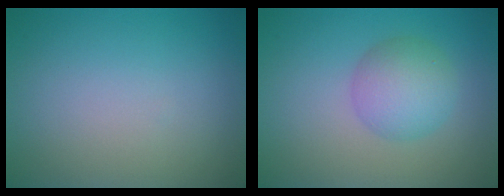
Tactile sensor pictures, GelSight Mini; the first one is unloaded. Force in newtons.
{"total": 4.0, "press": 4.0, "slide": 0.1}